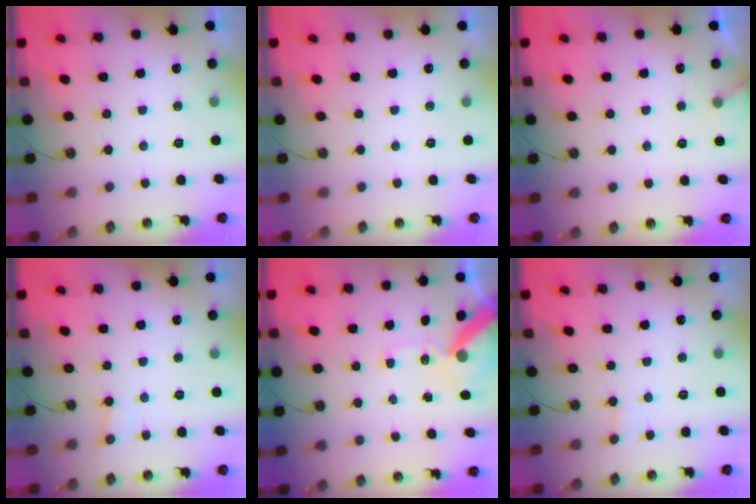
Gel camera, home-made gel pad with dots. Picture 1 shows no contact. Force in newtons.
{"total": 0.0}
{"total": 5.8, "press": 5.8, "slide": 0.4}
{"total": 3.7, "press": 3.7, "slide": 0.4}
{"total": 11.1, "press": 10.9, "slide": 1.7}
{"total": 2.9, "press": 2.9, "slide": 0.2}